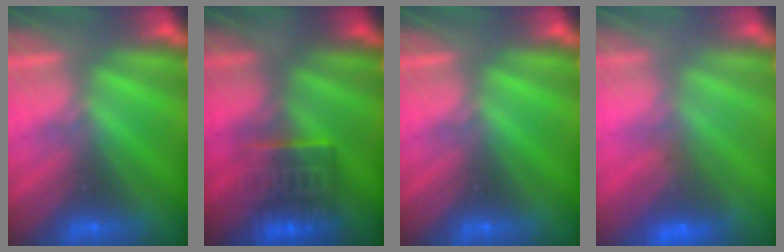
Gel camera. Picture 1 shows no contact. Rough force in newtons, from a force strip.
{"total": 7.3}
{"total": 0.0}
{"total": 9.1}